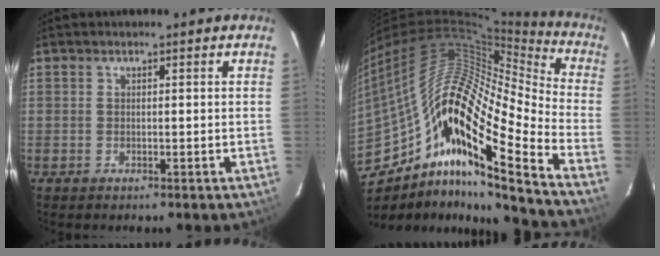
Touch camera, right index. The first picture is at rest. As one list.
[{"total": 22.7, "force": [-7.6, 4.9, 20.9], "torque": [-0.342, -0.040, -0.149]}]